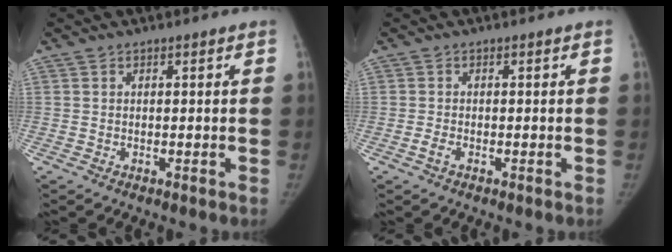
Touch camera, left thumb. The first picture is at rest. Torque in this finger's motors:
{"motor_torque": [-0.27, 0.10, 0.40, -0.21, -0.04]}